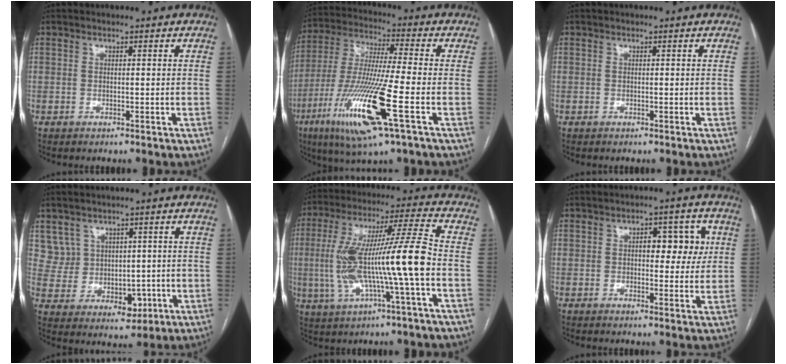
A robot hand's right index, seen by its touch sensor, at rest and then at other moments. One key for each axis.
{"total": 17.4, "fx": -6.8, "fy": 0.5, "fz": 16.0, "tx": -0.342, "ty": -0.031, "tz": -0.126}
{"total": 0.0}
{"total": 8.3, "fx": 2.2, "fy": 7.8, "fz": 1.9, "tx": -0.040, "ty": 0.034, "tz": 0.069}
{"total": 16.3, "fx": -2.4, "fy": 0.3, "fz": 16.1, "tx": -0.308, "ty": 0.017, "tz": -0.041}
{"total": 6.3, "fx": 1.5, "fy": 3.1, "fz": 5.3, "tx": -0.059, "ty": 0.016, "tz": 0.021}